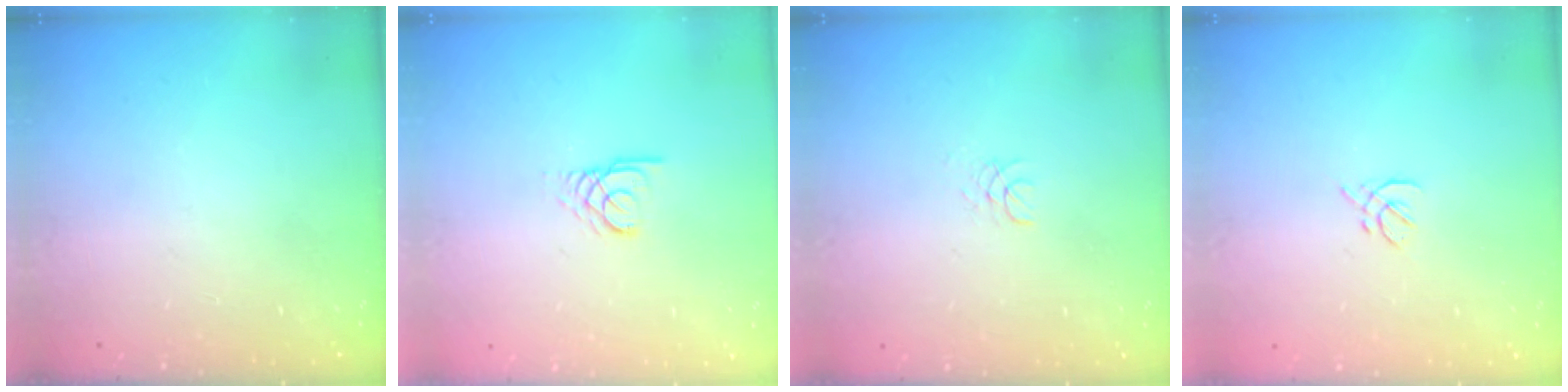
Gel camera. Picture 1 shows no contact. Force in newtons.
{"total": 2.5, "press": 2.5, "slide": 0.2}
{"total": 1.3, "press": 1.3, "slide": 0.1}
{"total": 2.0, "press": 1.9, "slide": 0.7}